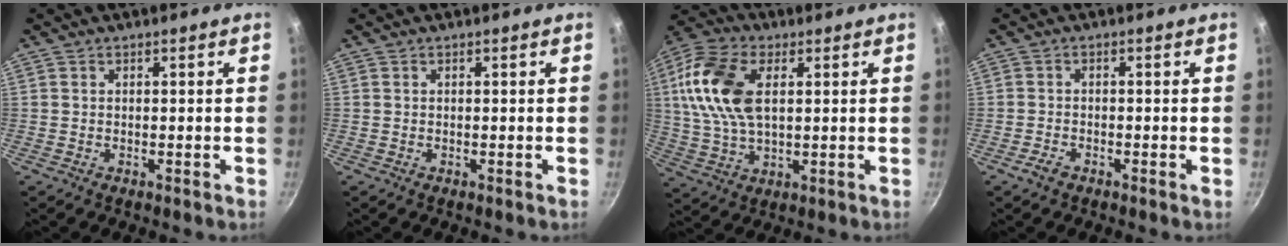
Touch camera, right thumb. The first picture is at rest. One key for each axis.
{"total": 0.0}
{"total": 15.2, "fx": 3.3, "fy": 8.9, "fz": 11.9, "tx": -0.226, "ty": 0.004, "tz": 0.057}
{"total": 2.0, "fx": -1.4, "fy": 0.8, "fz": 1.2, "tx": -0.030, "ty": 0.010, "tz": -0.032}